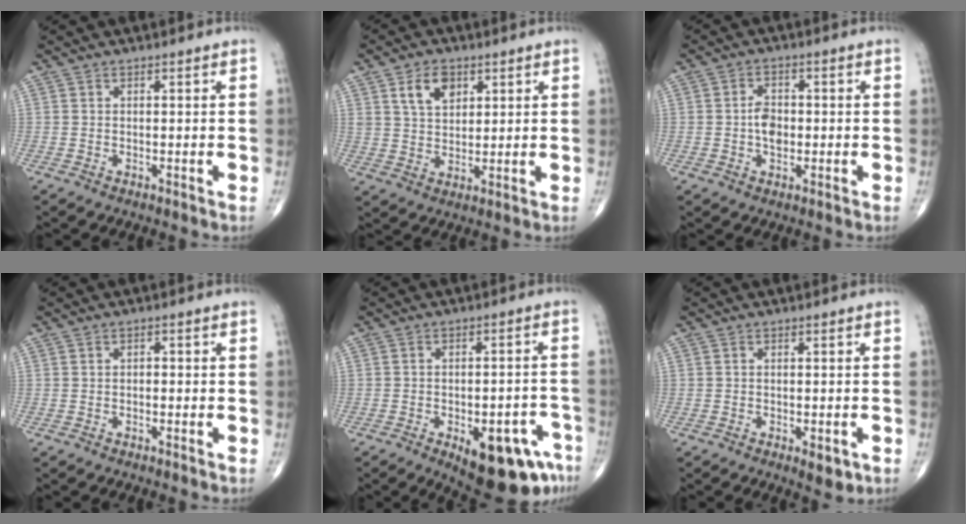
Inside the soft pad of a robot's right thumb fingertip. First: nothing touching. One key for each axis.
{"total": 6.7, "fx": 3.2, "fy": 4.3, "fz": 4.0, "tx": -0.050, "ty": -0.016, "tz": 0.059}
{"total": 4.2, "fx": -0.4, "fy": 2.8, "fz": 3.1, "tx": -0.043, "ty": 0.007, "tz": -0.012}
{"total": 0.9, "fx": -0.1, "fy": 0.7, "fz": 0.6, "tx": -0.001, "ty": 0.003, "tz": -0.005}
{"total": 14.9, "fx": -7.6, "fy": 6.1, "fz": 11.2, "tx": -0.096, "ty": 0.039, "tz": -0.087}
{"total": 3.5, "fx": -1.4, "fy": 1.6, "fz": 2.8, "tx": -0.029, "ty": -0.004, "tz": -0.014}